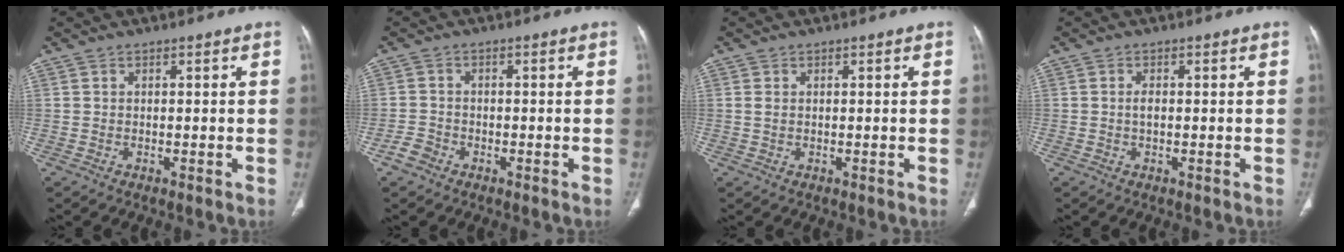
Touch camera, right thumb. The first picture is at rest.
{"total": 2.7, "force": [-1.7, 2.0, 0.8], "torque": [-0.011, 0.012, -0.033]}
{"total": 0.9, "force": [0.1, 0.6, 0.7], "torque": [-0.017, 0.004, 0.006]}
{"total": 1.4, "force": [-0.1, 0.7, 1.2], "torque": [-0.022, 0.001, -0.004]}